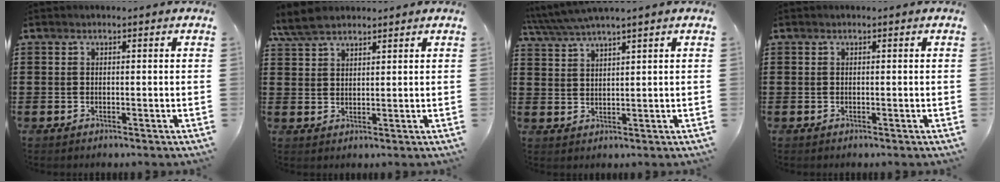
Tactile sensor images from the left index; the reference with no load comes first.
{"total": 5.0, "force": [4.1, 1.8, 2.2], "torque": [-0.057, 0.001, 0.077]}
{"total": 3.7, "force": [3.2, -0.2, 1.8], "torque": [-0.045, -0.010, 0.057]}
{"total": 0.0}